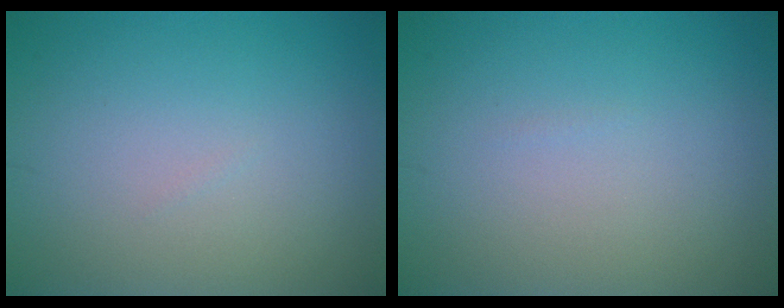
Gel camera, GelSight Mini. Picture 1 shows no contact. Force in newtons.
{"total": 0.0}